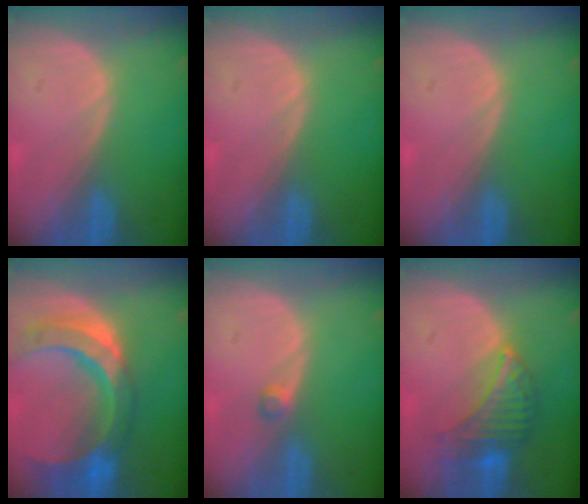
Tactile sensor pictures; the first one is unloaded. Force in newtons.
{"total": 0.0}
{"total": 0.0}
{"total": 11.6, "press": 9.8, "slide": 6.2}
{"total": 1.5, "press": 1.2, "slide": 0.8}
{"total": 7.1, "press": 6.7, "slide": 2.2}